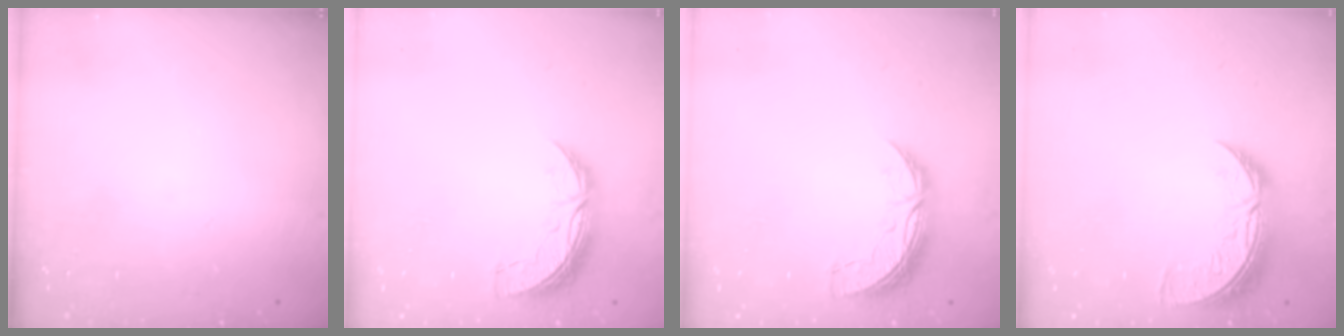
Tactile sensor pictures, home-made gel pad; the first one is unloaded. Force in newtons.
{"total": 7.5, "press": 7.5, "slide": 0.5}
{"total": 7.5, "press": 7.5, "slide": 0.5}
{"total": 9.7, "press": 9.7, "slide": 0.8}